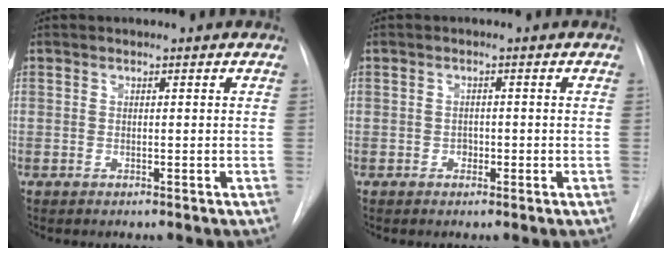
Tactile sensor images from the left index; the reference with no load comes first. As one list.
[{"total": 1.1, "force": [-0.4, 0.9, 0.5], "torque": [-0.006, 0.004, -0.006]}]